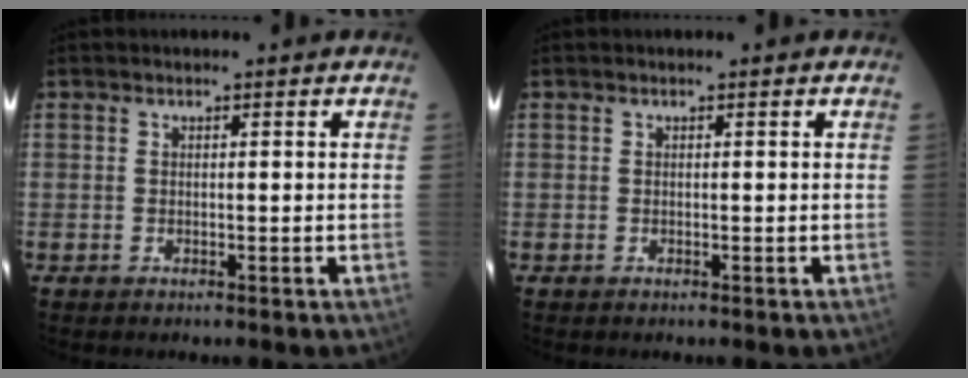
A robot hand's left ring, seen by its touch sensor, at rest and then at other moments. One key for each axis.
{"total": 0.0}